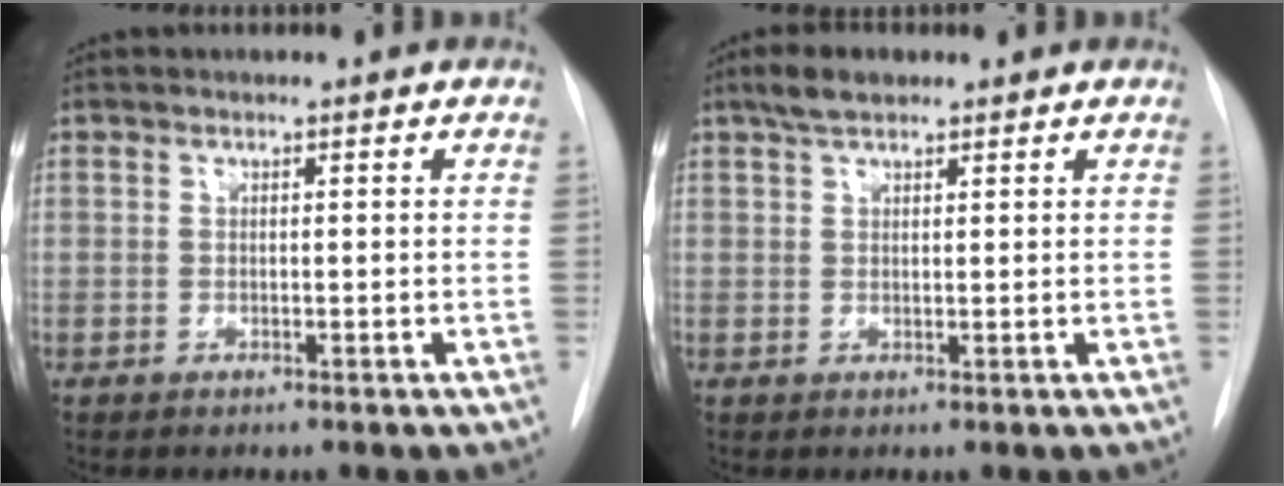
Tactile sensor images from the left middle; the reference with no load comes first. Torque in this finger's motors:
{"motor_torque": [0.32, -0.25, -0.18, -0.05]}